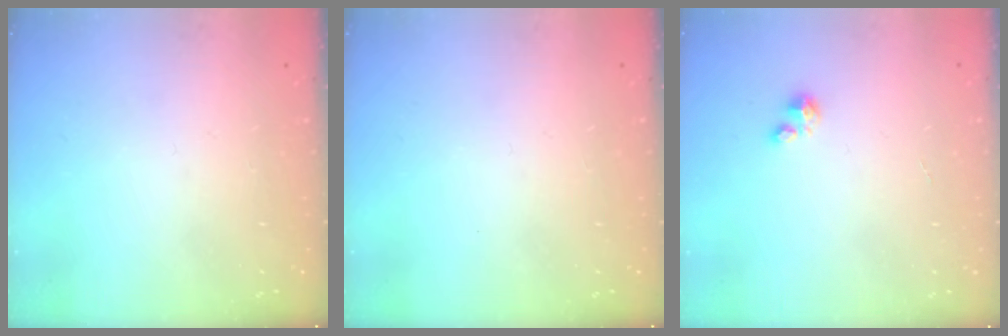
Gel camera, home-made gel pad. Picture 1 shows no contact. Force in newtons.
{"total": 0.0}
{"total": 0.7, "press": 0.7, "slide": 0.2}